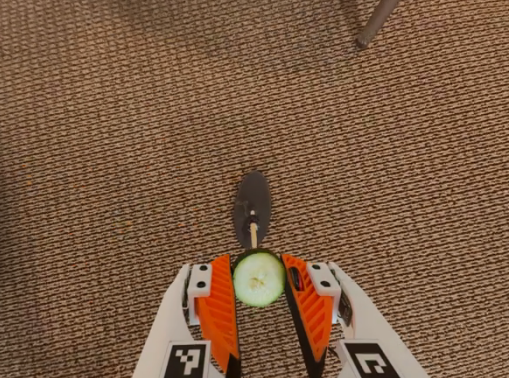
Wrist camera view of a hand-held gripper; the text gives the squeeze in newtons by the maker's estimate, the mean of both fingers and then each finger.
{"total": 8.3, "left": 8.2, "right": 8.4}